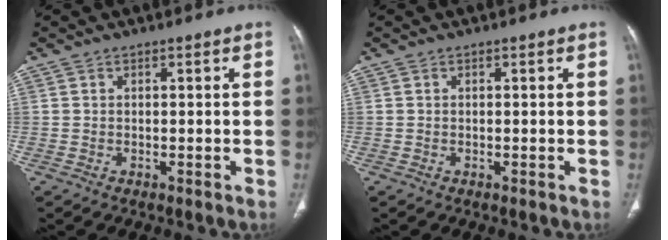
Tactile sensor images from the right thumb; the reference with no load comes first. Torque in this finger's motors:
{"motor_torque": [-0.03, 0.03, -0.16, 0.16, 0.01]}